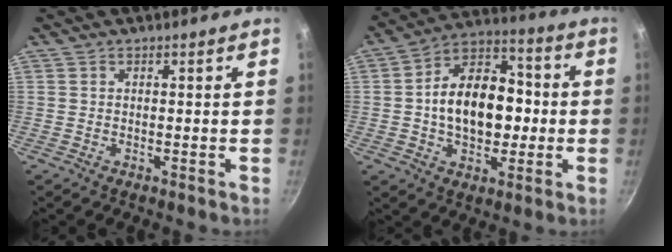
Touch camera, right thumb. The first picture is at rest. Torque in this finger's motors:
{"motor_torque": [-0.04, 0.59, 0.27, 0.15, 0.15]}